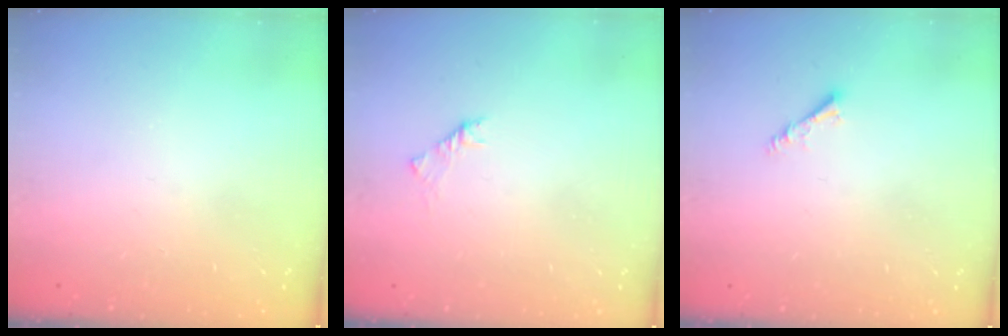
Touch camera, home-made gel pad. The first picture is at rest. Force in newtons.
{"total": 1.6, "press": 1.4, "slide": 0.6}
{"total": 3.0, "press": 2.9, "slide": 0.6}